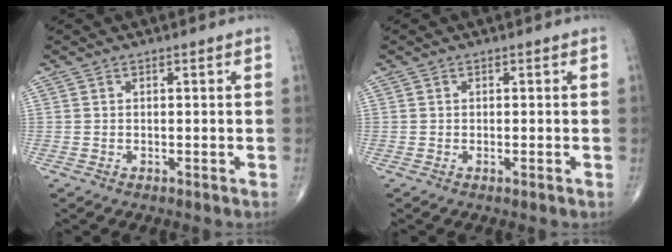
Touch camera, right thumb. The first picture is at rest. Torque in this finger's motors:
{"motor_torque": [-0.49, 0.11, -0.28, -0.01, -0.06]}